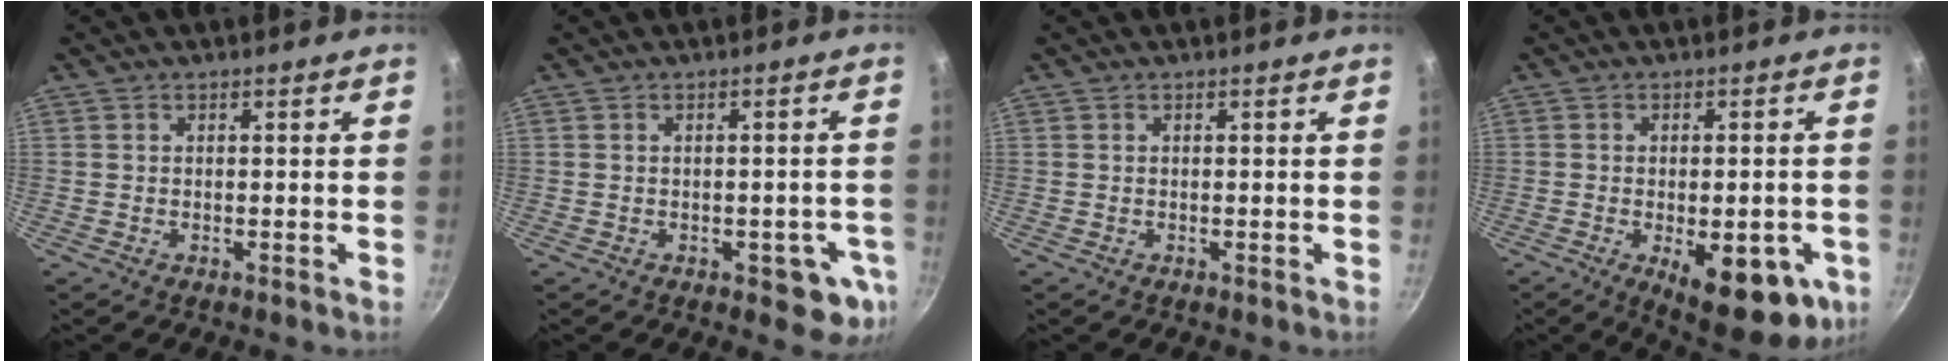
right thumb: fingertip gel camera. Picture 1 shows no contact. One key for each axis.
{"total": 6.7, "fx": -2.0, "fy": 3.5, "fz": 5.4, "tx": -0.031, "ty": 0.008, "tz": -0.020}
{"total": 0.0}
{"total": 15.9, "fx": -5.4, "fy": 6.6, "fz": 13.4, "tx": -0.137, "ty": -0.005, "tz": -0.061}